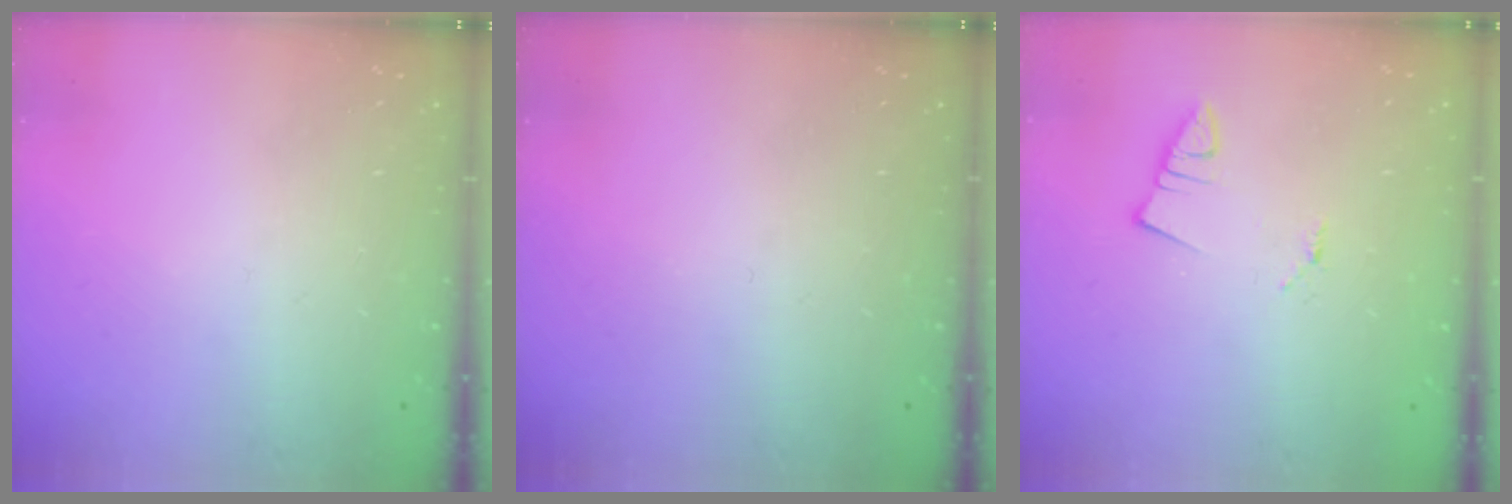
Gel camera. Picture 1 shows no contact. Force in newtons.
{"total": 0.0}
{"total": 1.2, "press": 1.2, "slide": 0.1}